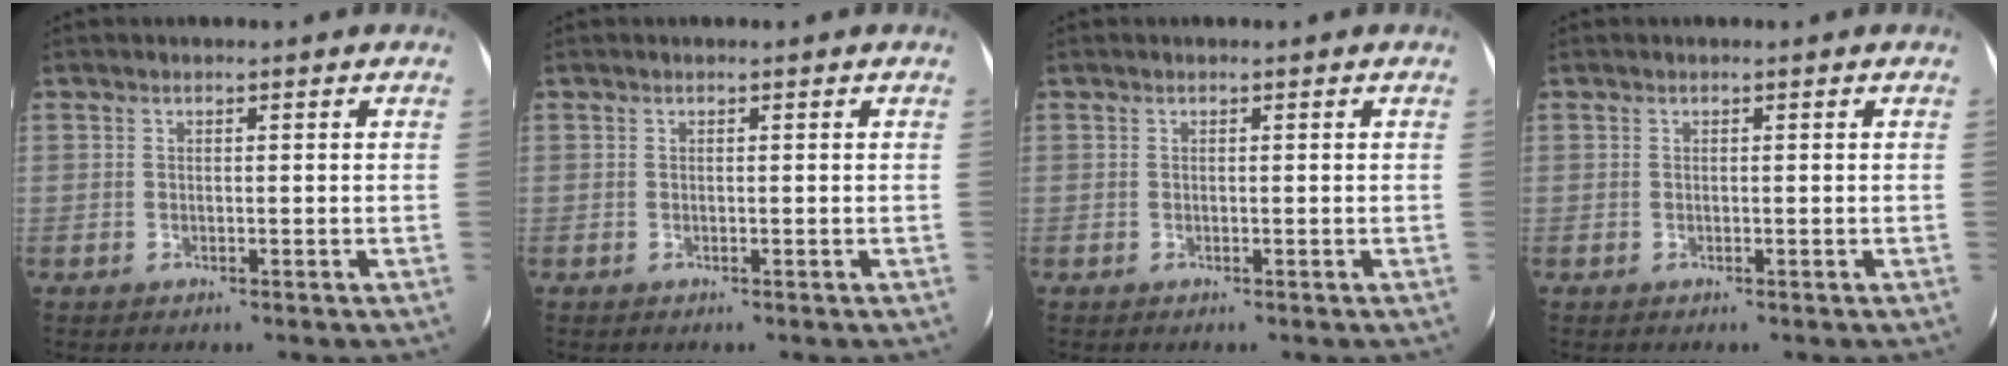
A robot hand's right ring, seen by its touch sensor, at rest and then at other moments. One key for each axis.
{"total": 0.0}
{"total": 0.0}
{"total": 0.0}